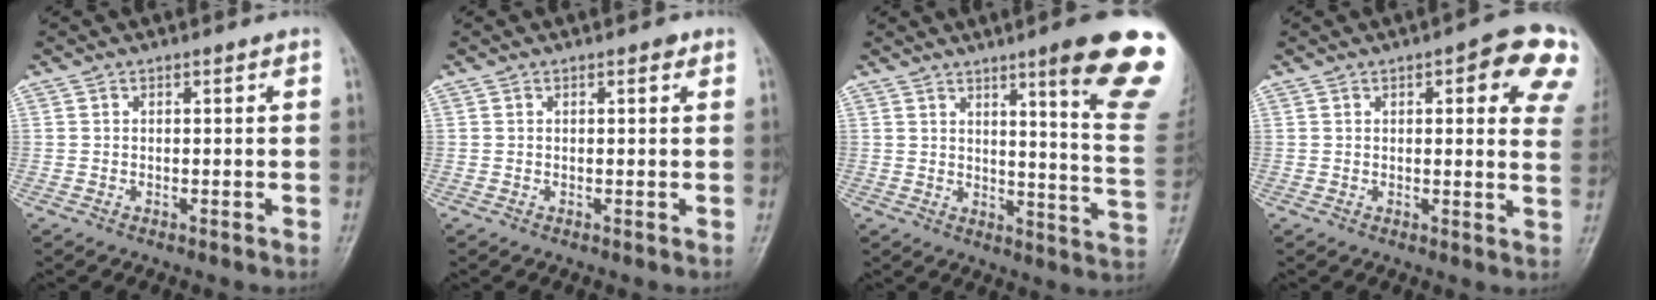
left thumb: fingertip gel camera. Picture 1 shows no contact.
{"total": 0.8, "force": [0.5, 0.4, 0.6], "torque": [-0.007, -0.001, 0.004]}
{"total": 18.5, "force": [11.0, 1.5, 14.7], "torque": [-0.161, -0.064, 0.137]}
{"total": 12.7, "force": [5.2, 4.0, 10.8], "torque": [-0.091, -0.013, 0.050]}